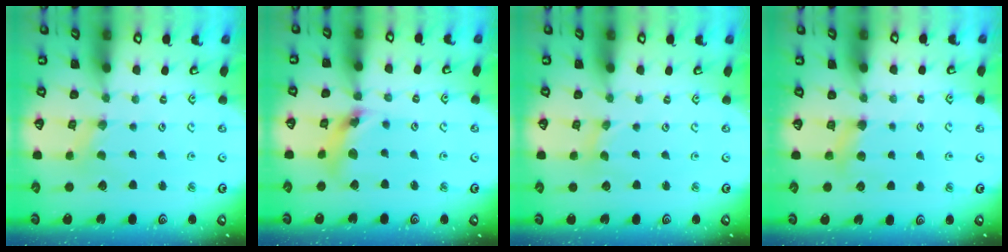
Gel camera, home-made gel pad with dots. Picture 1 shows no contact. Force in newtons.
{"total": 11.3, "press": 11.2, "slide": 1.4}
{"total": 0.0}
{"total": 5.0, "press": 5.0, "slide": 0.6}